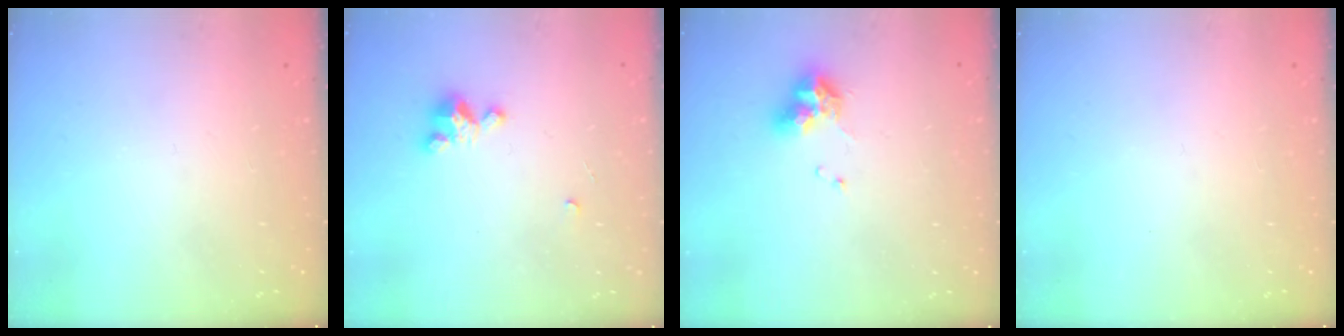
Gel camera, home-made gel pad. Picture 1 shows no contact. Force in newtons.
{"total": 3.6, "press": 3.6, "slide": 0.2}
{"total": 8.6, "press": 8.5, "slide": 0.6}
{"total": 0.0}